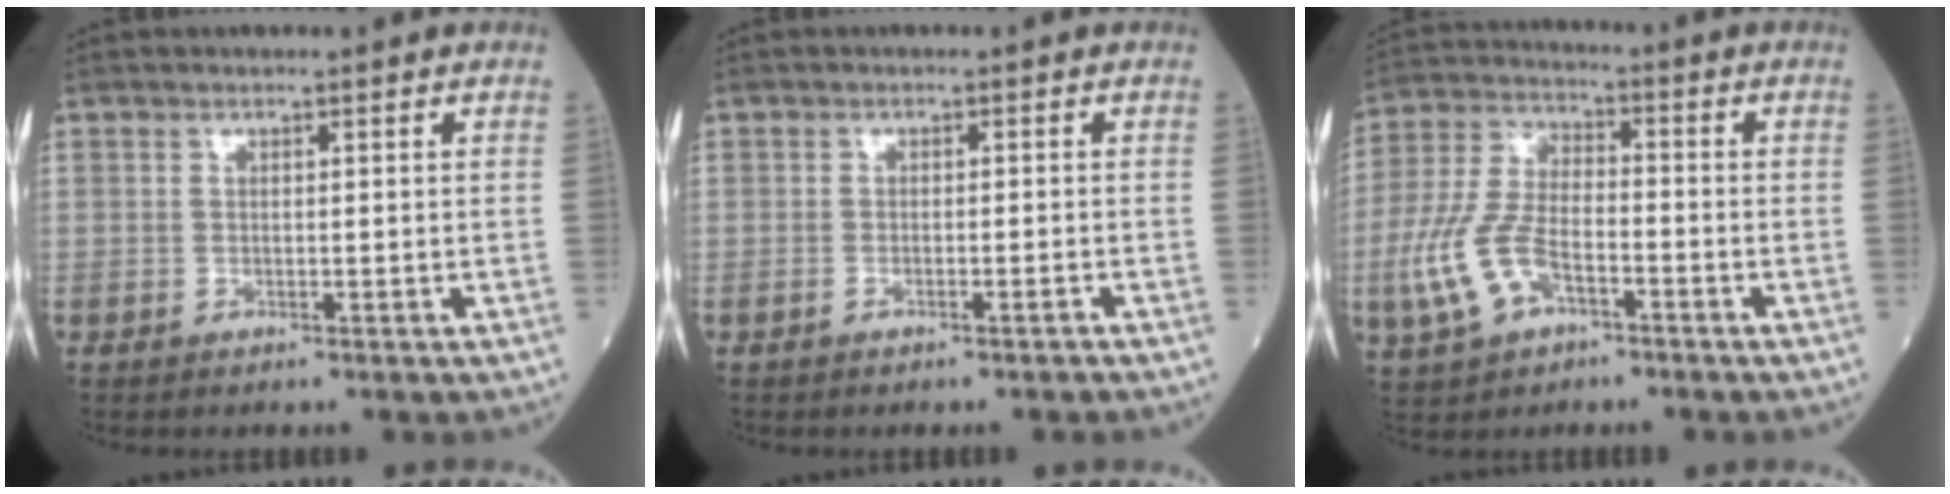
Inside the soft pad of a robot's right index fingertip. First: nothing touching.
{"total": 0.9, "force": [-0.8, -0.1, 0.6], "torque": [-0.015, 0.000, -0.010]}
{"total": 10.5, "force": [-4.0, 5.2, 8.1], "torque": [-0.198, 0.004, -0.076]}